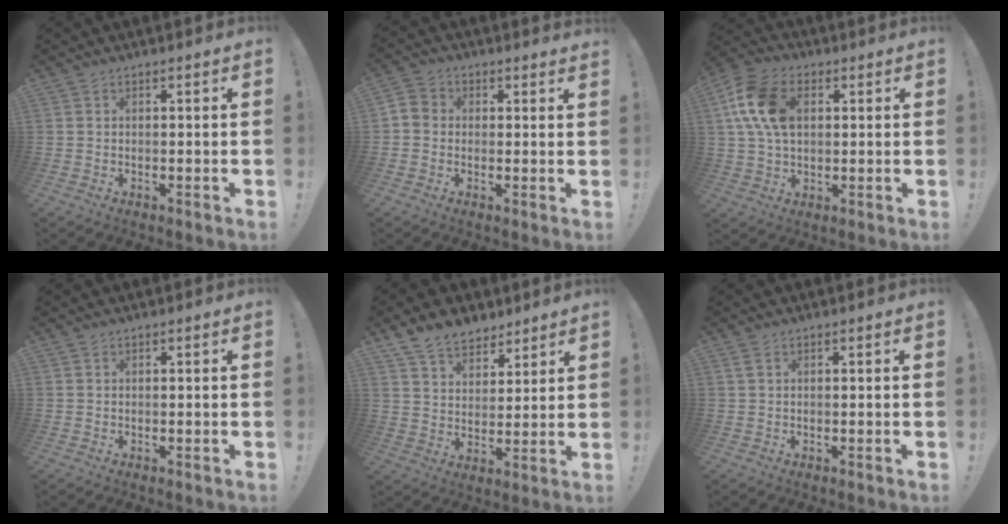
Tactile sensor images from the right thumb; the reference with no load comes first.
{"total": 3.9, "force": [0.2, 3.6, 1.5], "torque": [-0.029, 0.011, 0.007]}
{"total": 15.0, "force": [3.5, 10.1, 10.6], "torque": [-0.198, 0.004, 0.068]}
{"total": 0.0}
{"total": 10.1, "force": [7.7, 6.0, 2.7], "torque": [-0.050, -0.052, 0.153]}
{"total": 1.0, "force": [0.6, 0.2, 0.8], "torque": [-0.018, 0.001, 0.011]}